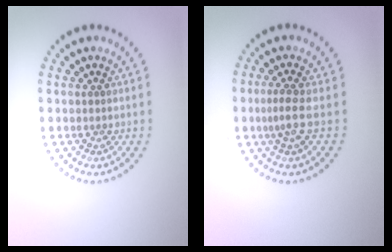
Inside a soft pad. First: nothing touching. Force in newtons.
{"total": 1.9, "press": 1.4, "slide": 1.3}